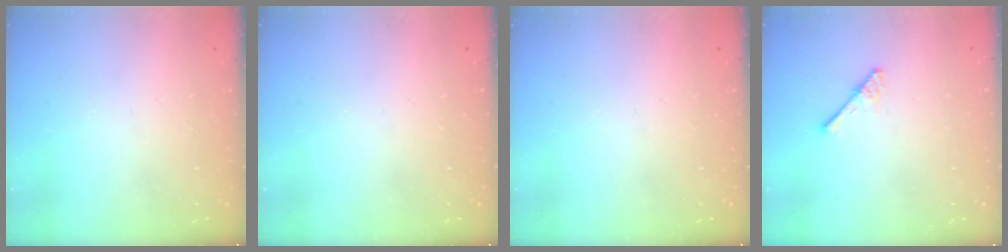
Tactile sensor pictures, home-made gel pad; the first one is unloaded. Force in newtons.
{"total": 0.0}
{"total": 0.0}
{"total": 4.8, "press": 4.8, "slide": 0.5}